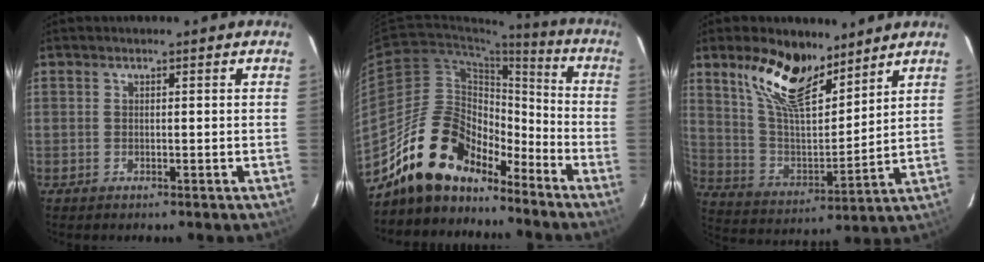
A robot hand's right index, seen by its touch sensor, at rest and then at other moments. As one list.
[{"total": 17.8, "force": [-14.2, 7.8, 7.3], "torque": [-0.139, 0.021, -0.241]}, {"total": 15.6, "force": [10.8, 6.3, 9.4], "torque": [-0.183, 0.003, 0.208]}]